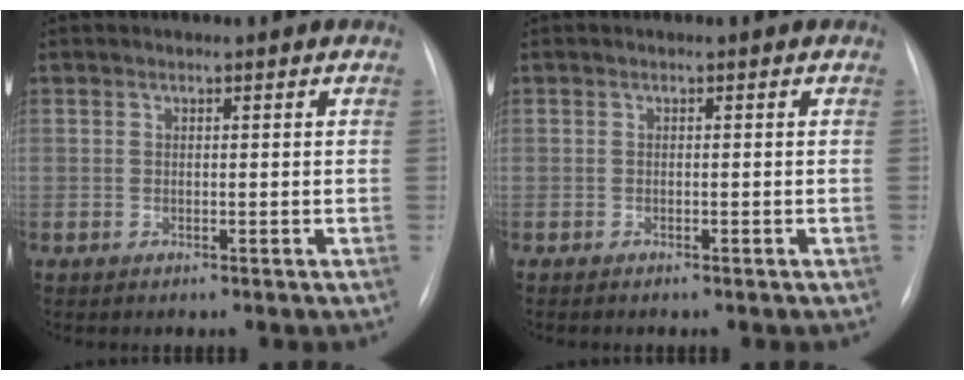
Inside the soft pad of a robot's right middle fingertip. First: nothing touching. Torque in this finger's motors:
{"motor_torque": [0.80, -0.85, 0.05, 0.00]}